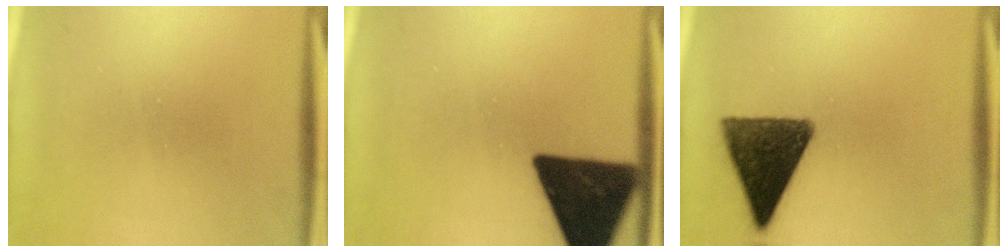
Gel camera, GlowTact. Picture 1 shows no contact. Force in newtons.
{"total": 15.9}
{"total": 13.5}